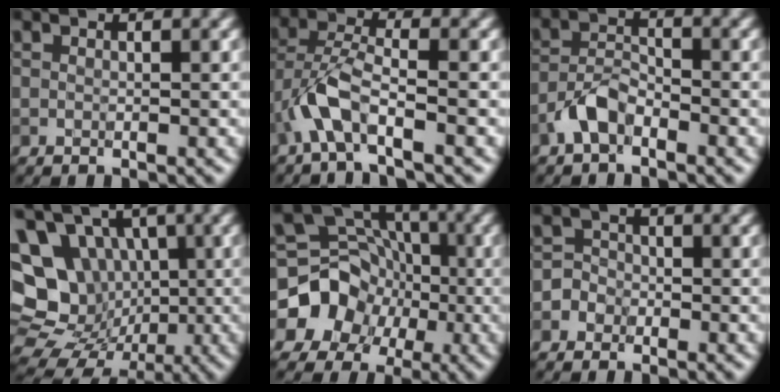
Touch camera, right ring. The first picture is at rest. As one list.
[{"total": 4.4, "force": [-2.2, 1.4, 3.5], "torque": [-0.073, 0.009, -0.051]}, {"total": 2.9, "force": [-1.9, 1.3, 1.7], "torque": [-0.033, 0.010, -0.043]}, {"total": 15.2, "force": [0.3, 13.3, 7.4], "torque": [-0.157, 0.016, 0.005]}, {"total": 10.5, "force": [-2.8, 9.5, 3.6], "torque": [-0.051, -0.004, -0.066]}, {"total": 2.9, "force": [-1.5, 2.5, 0.4], "torque": [0.014, 0.009, -0.040]}]